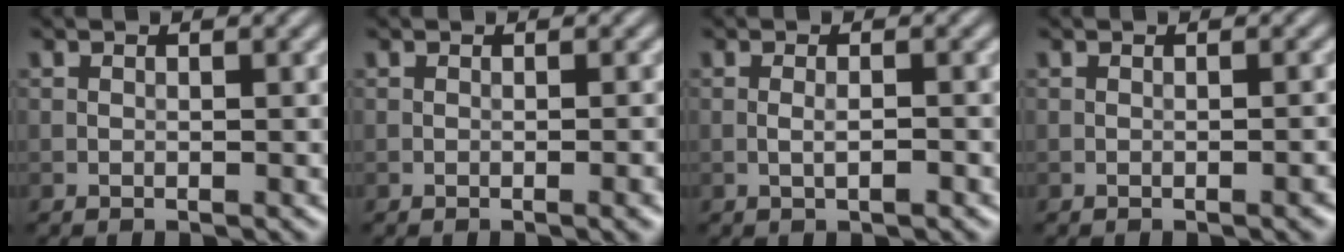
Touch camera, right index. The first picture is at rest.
{"total": 1.9, "force": [-0.5, 0.4, 1.7], "torque": [-0.017, -0.001, -0.008]}
{"total": 1.3, "force": [-0.4, 0.2, 1.2], "torque": [-0.024, 0.001, -0.008]}
{"total": 1.1, "force": [-0.5, 0.2, 1.0], "torque": [-0.012, 0.000, -0.007]}